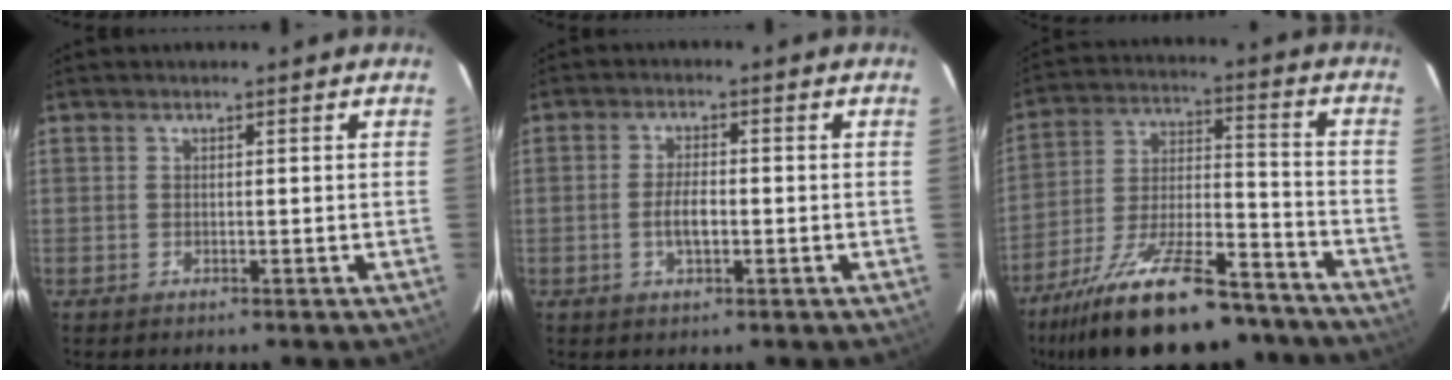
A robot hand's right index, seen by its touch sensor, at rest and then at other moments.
{"total": 3.9, "force": [-1.0, 1.4, 3.5], "torque": [-0.069, -0.001, -0.017]}
{"total": 25.7, "force": [-19.8, 8.4, 14.1], "torque": [-0.257, -0.014, -0.296]}